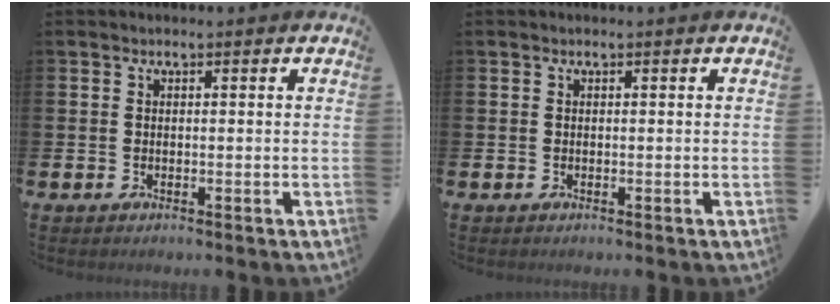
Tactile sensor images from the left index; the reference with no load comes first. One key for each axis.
{"total": 0.0}